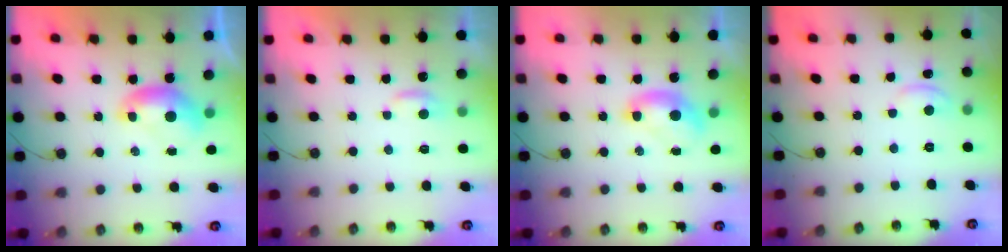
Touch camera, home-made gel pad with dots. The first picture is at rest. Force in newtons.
{"total": 1.9, "press": 1.9, "slide": 0.4}
{"total": 1.6, "press": 1.4, "slide": 0.8}
{"total": 1.9, "press": 1.9, "slide": 0.1}